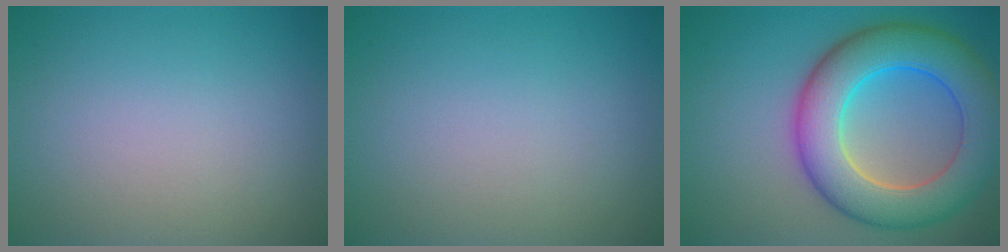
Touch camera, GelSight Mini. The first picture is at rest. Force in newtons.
{"total": 0.0}
{"total": 9.9, "press": 9.9, "slide": 0.4}